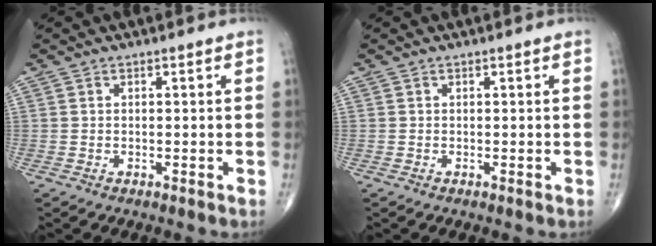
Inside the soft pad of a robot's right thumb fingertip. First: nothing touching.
{"total": 0.0}